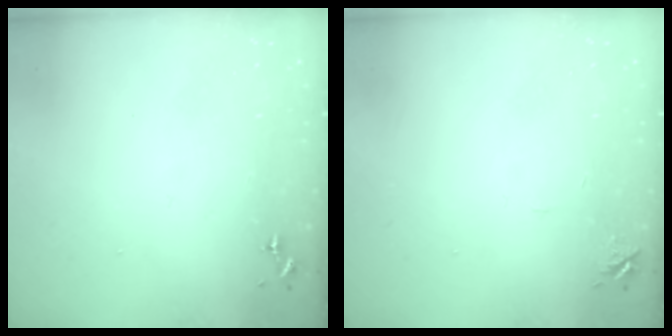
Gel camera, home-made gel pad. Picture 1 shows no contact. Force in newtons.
{"total": 5.8, "press": 5.8, "slide": 0.7}